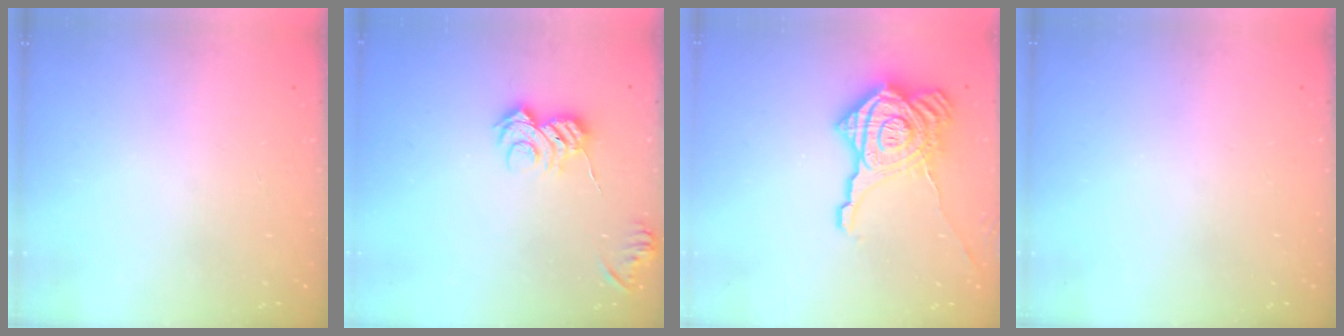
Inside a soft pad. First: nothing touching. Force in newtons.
{"total": 8.2, "press": 8.2, "slide": 0.9}
{"total": 24.3, "press": 24.2, "slide": 1.8}
{"total": 0.0}